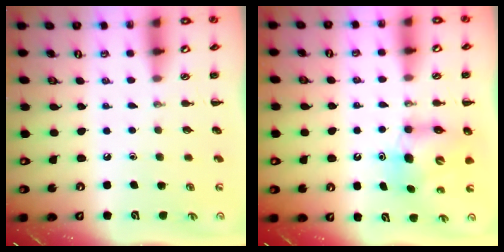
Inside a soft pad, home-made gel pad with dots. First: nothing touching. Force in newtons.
{"total": 6.8, "press": 6.7, "slide": 1.5}